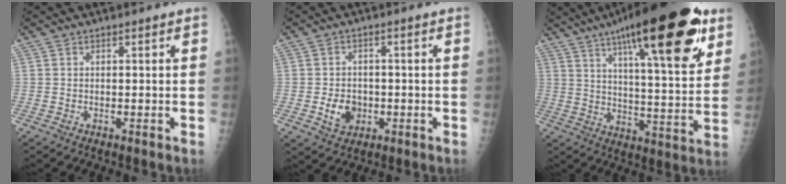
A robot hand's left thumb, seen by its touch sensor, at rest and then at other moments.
{"total": 5.7, "force": [-1.5, 4.5, 3.2], "torque": [-0.035, 0.006, -0.019]}
{"total": 27.7, "force": [15.3, 7.2, 21.9], "torque": [-0.313, -0.035, 0.231]}